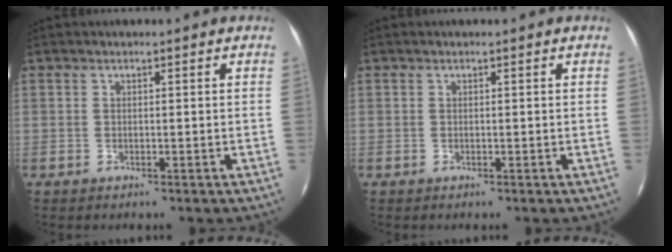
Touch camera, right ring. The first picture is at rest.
{"total": 0.0}